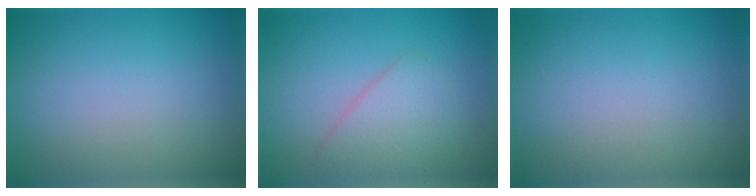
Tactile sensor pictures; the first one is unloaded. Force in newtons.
{"total": 2.8, "press": 2.7, "slide": 0.2}
{"total": 0.0}